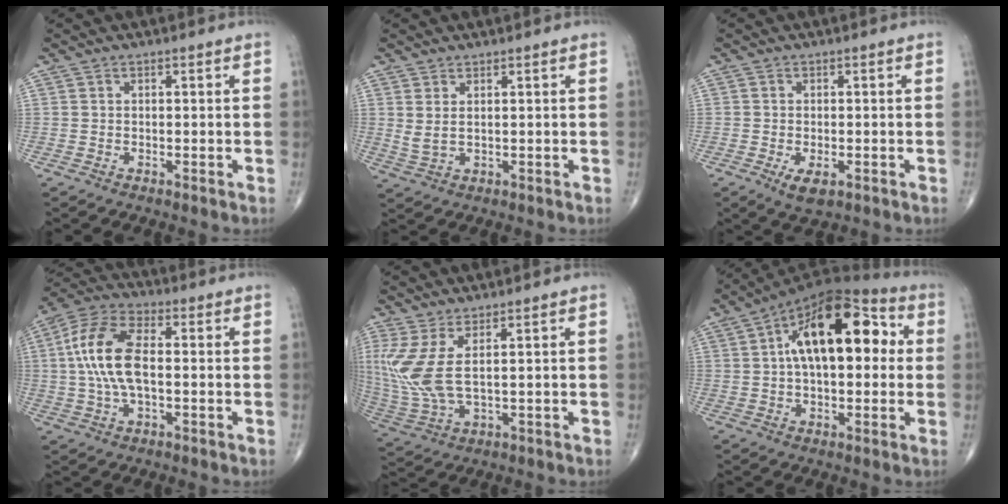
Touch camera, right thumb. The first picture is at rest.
{"total": 2.9, "force": [1.0, 1.1, 2.6], "torque": [-0.060, -0.005, 0.028]}
{"total": 3.7, "force": [-1.4, 1.8, 2.9], "torque": [-0.049, -0.006, -0.020]}
{"total": 15.5, "force": [0.6, 7.5, 13.6], "torque": [-0.287, 0.027, 0.006]}
{"total": 10.5, "force": [2.8, 3.3, 9.5], "torque": [-0.252, -0.016, 0.071]}
{"total": 19.7, "force": [3.7, 9.9, 16.6], "torque": [-0.241, 0.033, 0.045]}